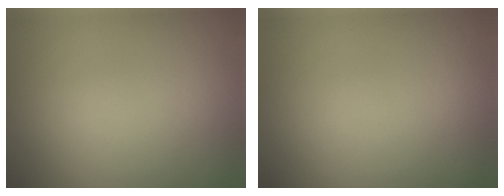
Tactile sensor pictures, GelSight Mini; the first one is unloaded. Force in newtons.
{"total": 0.0}